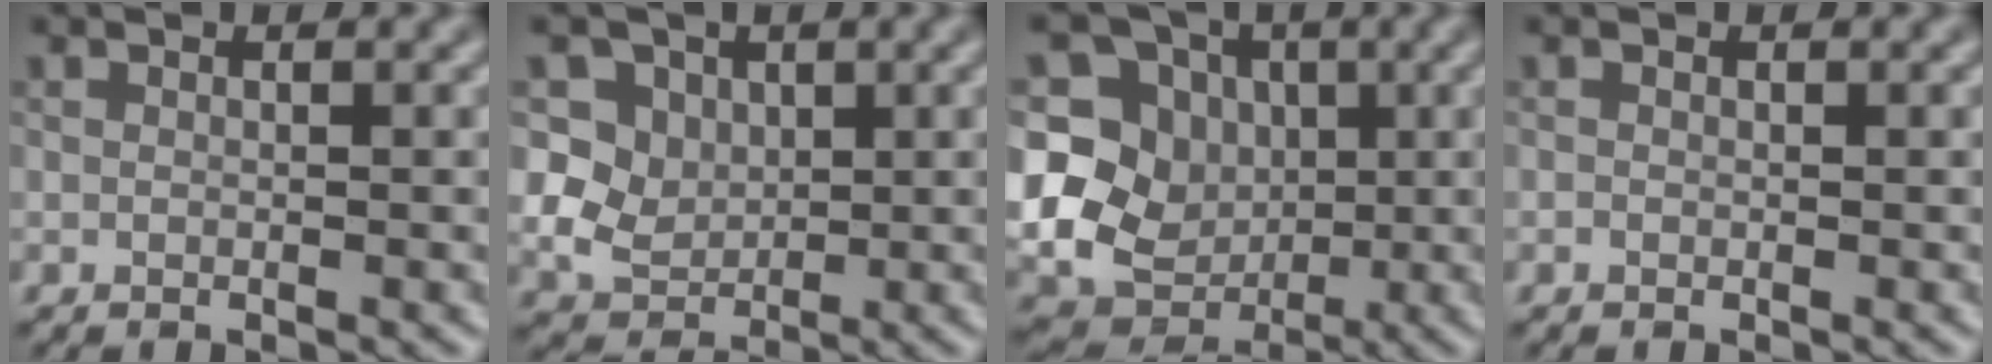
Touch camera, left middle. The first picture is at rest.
{"total": 7.4, "force": [2.6, 6.1, 3.2], "torque": [-0.054, 0.019, 0.031]}
{"total": 14.1, "force": [1.2, 13.0, 5.6], "torque": [-0.155, 0.026, 0.014]}
{"total": 0.0}